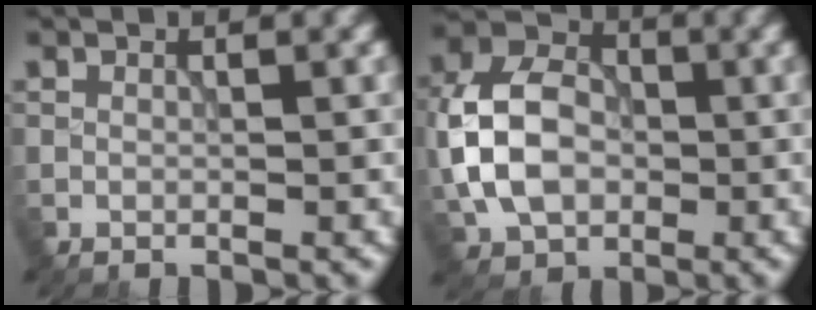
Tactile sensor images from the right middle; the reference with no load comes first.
{"total": 8.1, "force": [-0.9, 6.0, 5.4], "torque": [-0.119, 0.012, -0.029]}